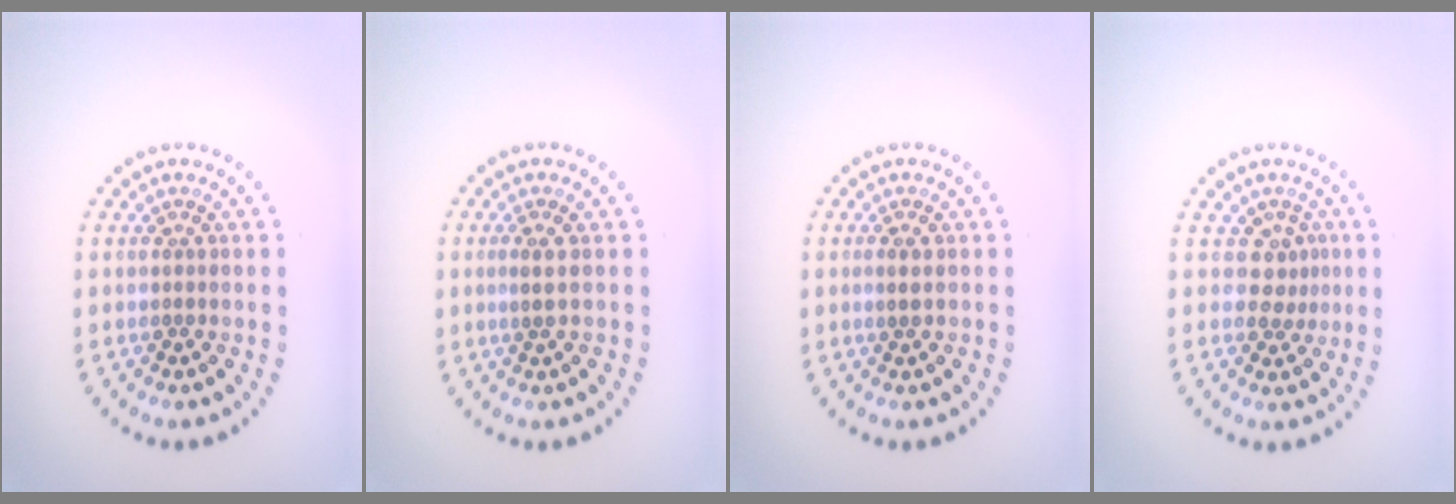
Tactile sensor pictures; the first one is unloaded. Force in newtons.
{"total": 1.3, "press": 1.0, "slide": 0.9}
{"total": 0.9, "press": 0.8, "slide": 0.1}
{"total": 2.0, "press": 1.4, "slide": 1.4}